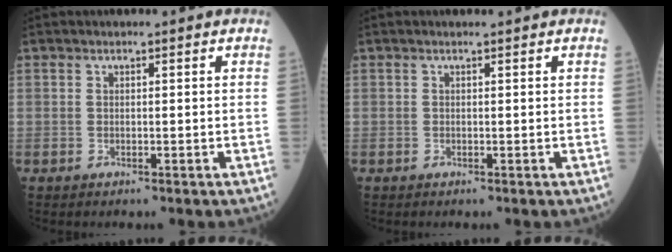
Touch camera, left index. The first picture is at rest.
{"total": 0.7, "force": [0.6, 0.0, 0.3], "torque": [-0.004, 0.005, 0.009]}